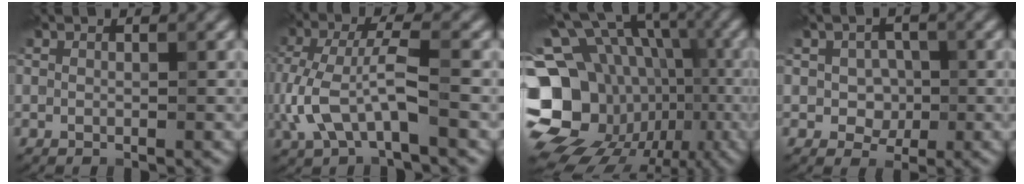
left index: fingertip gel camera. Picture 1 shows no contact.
{"total": 5.3, "force": [-1.3, 2.0, 4.7], "torque": [-0.109, 0.008, -0.024]}
{"total": 21.3, "force": [-6.9, 17.8, 9.5], "torque": [-0.174, -0.006, -0.122]}
{"total": 2.8, "force": [-0.2, 2.3, 1.7], "torque": [-0.024, -0.002, -0.008]}